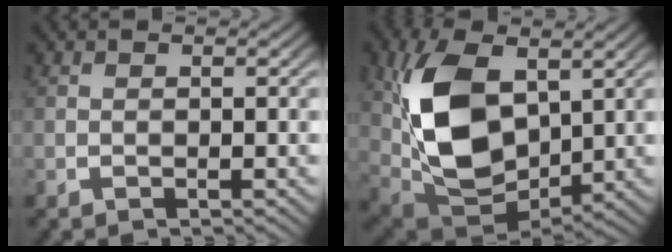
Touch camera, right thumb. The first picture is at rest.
{"total": 12.1, "force": [0.5, 7.5, 9.4], "torque": [-0.232, -0.045, 0.033]}